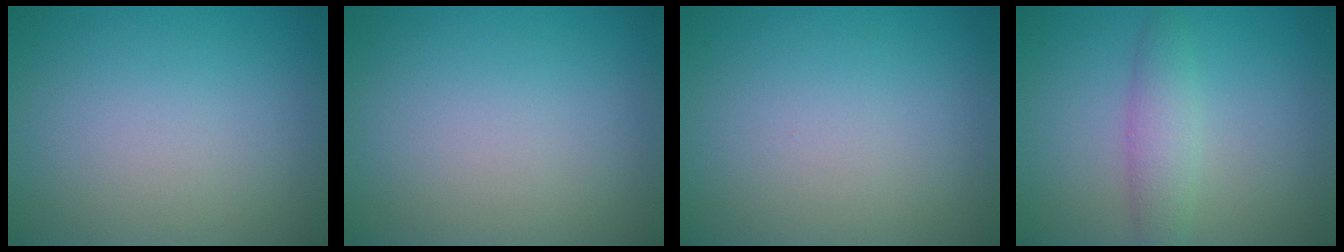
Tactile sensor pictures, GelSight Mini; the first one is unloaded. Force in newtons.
{"total": 0.0}
{"total": 0.0}
{"total": 2.7, "press": 2.7, "slide": 0.1}